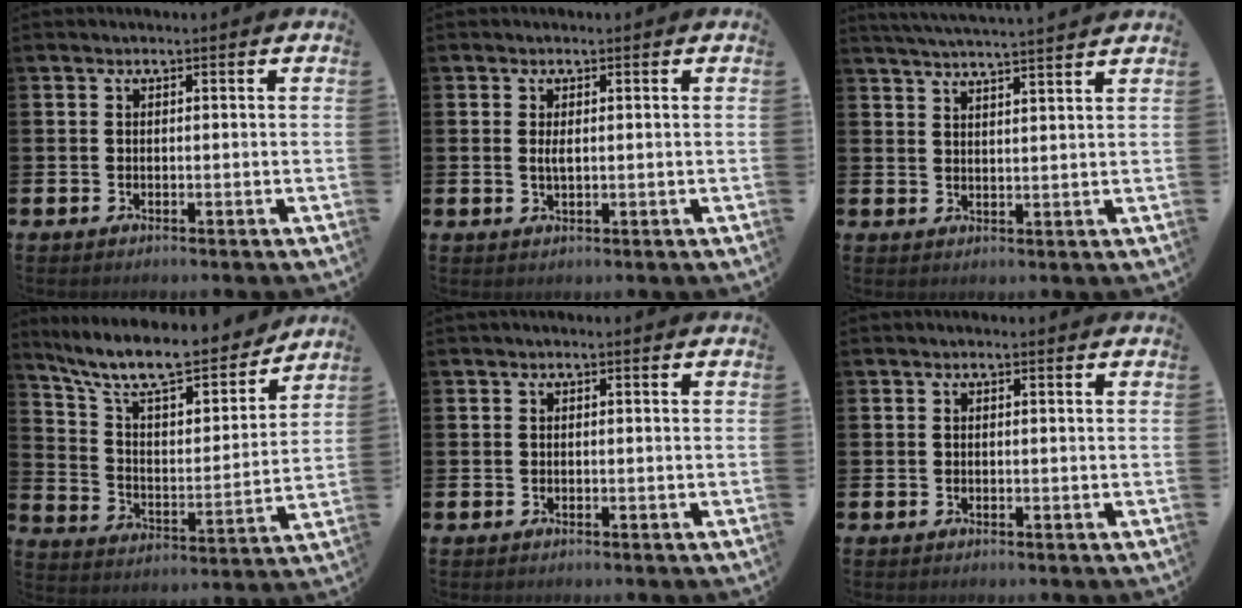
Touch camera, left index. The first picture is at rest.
{"total": 1.4, "force": [0.3, 0.5, 1.3], "torque": [-0.024, 0.001, 0.004]}
{"total": 4.3, "force": [4.2, -0.8, 0.5], "torque": [-0.017, -0.026, 0.074]}
{"total": 11.5, "force": [10.2, 2.8, 4.7], "torque": [-0.123, -0.067, 0.175]}
{"total": 0.0}
{"total": 0.0}